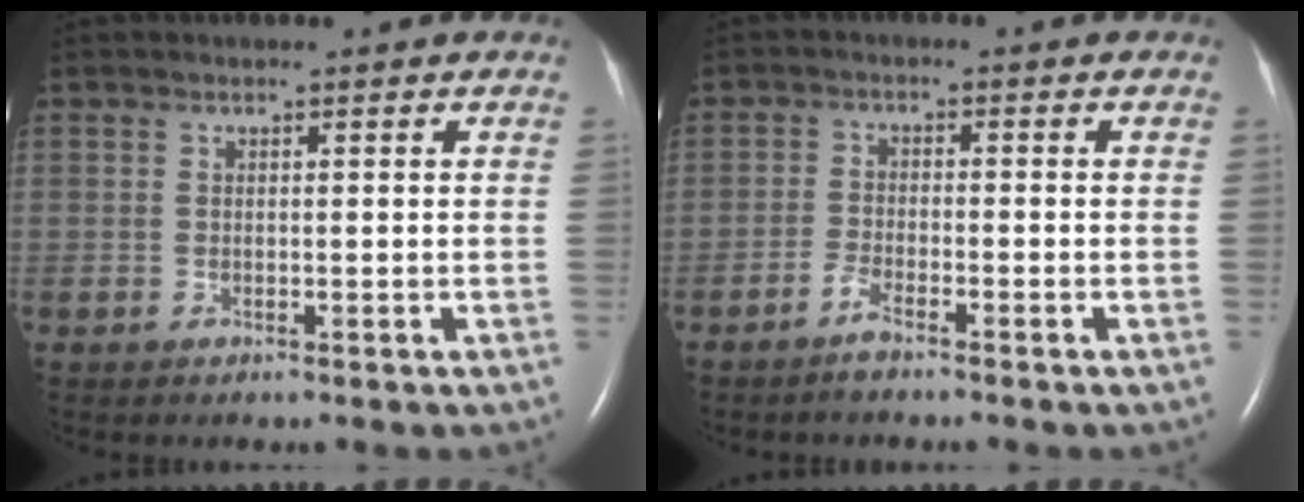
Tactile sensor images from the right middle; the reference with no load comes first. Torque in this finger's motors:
{"motor_torque": [0.21, -0.23, 0.08, 0.03]}